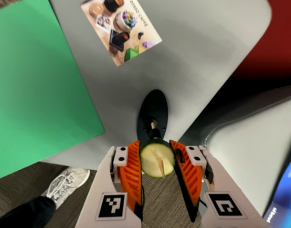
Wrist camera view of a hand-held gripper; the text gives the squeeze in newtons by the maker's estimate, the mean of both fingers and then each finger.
{"total": 11.4, "left": 11.4, "right": 11.3}